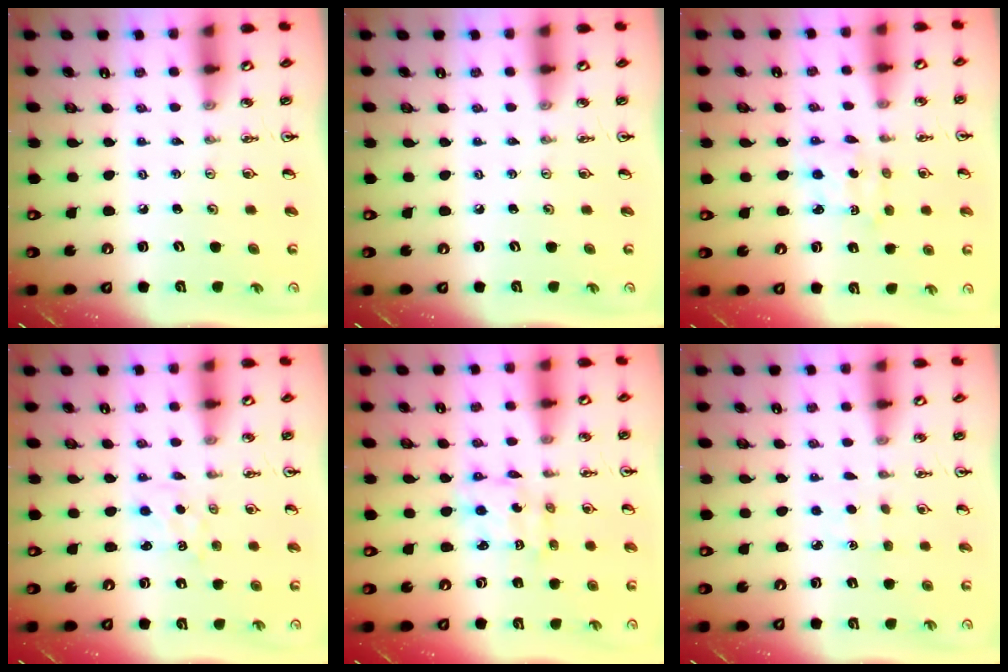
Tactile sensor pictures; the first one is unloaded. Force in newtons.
{"total": 0.0}
{"total": 2.3, "press": 2.3, "slide": 0.2}
{"total": 2.3, "press": 2.3, "slide": 0.4}
{"total": 3.8, "press": 3.7, "slide": 0.4}
{"total": 1.4, "press": 1.4, "slide": 0.2}